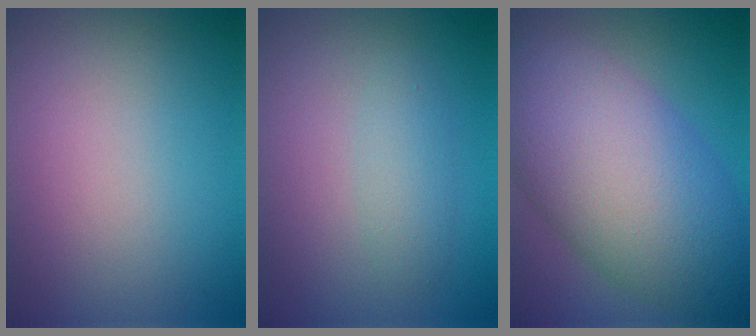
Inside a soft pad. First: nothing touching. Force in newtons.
{"total": 1.6, "press": 1.6, "slide": 0.0}
{"total": 12.5, "press": 12.5, "slide": 0.5}